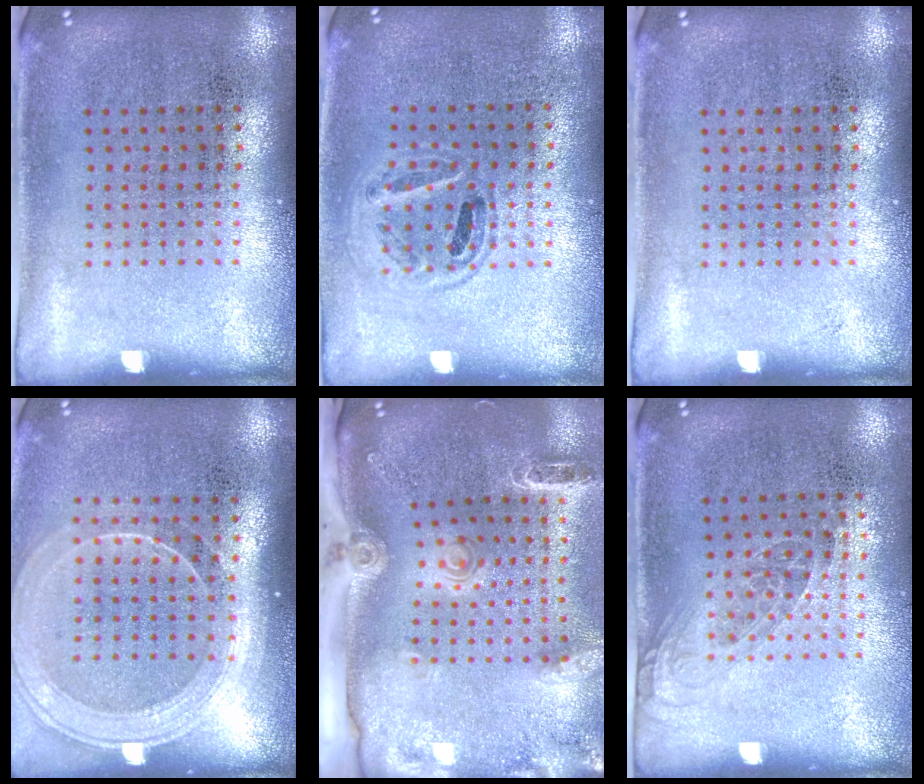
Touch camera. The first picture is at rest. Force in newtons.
{"total": 0.9, "press": 0.9, "slide": 0.4}
{"total": 0.0}
{"total": 1.8, "press": 1.7, "slide": 0.8}
{"total": 2.6, "press": 1.9, "slide": 1.7}
{"total": 1.1, "press": 0.8, "slide": 0.7}